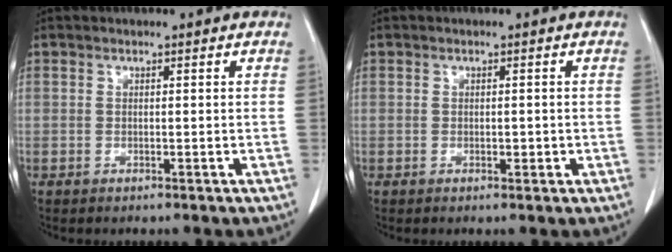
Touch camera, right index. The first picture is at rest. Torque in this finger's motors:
{"motor_torque": [-0.31, 0.44, -0.04, -0.01]}